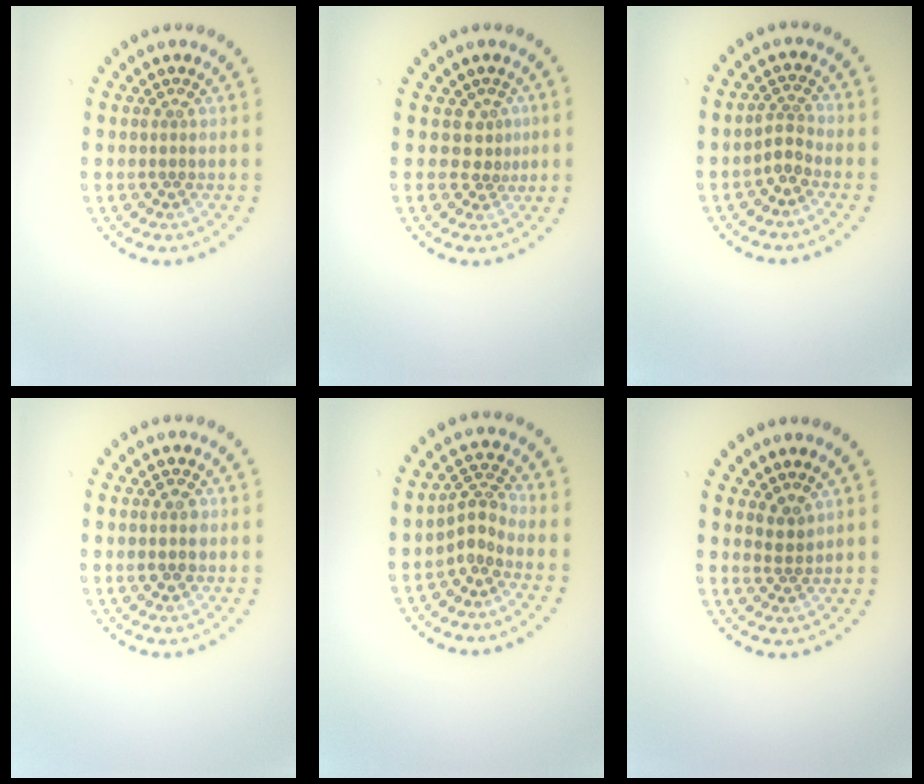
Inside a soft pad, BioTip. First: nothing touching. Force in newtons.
{"total": 1.8, "press": 1.1, "slide": 1.4}
{"total": 1.8, "press": 1.2, "slide": 1.3}
{"total": 2.0, "press": 2.0, "slide": 0.0}
{"total": 2.2, "press": 1.4, "slide": 1.6}
{"total": 1.4, "press": 1.2, "slide": 0.8}